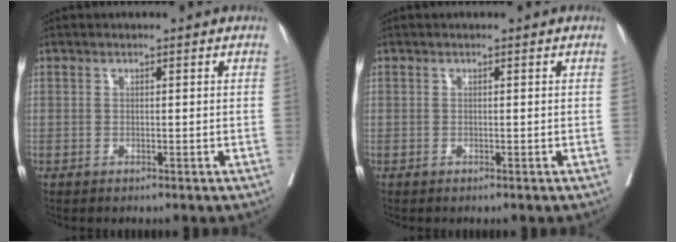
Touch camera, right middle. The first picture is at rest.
{"total": 0.0}